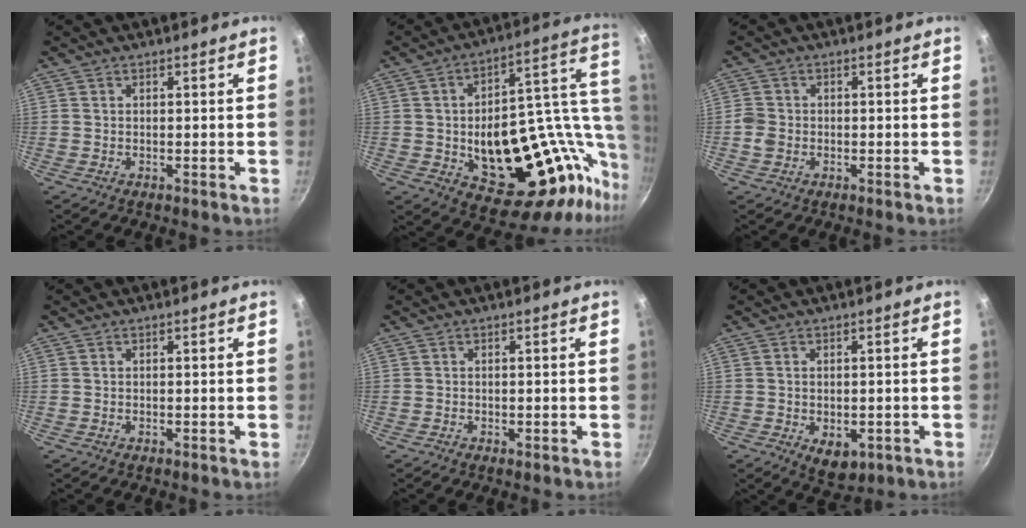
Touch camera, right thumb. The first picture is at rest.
{"total": 28.9, "force": [-3.0, 15.9, 24.0], "torque": [-0.268, 0.023, -0.022]}
{"total": 2.7, "force": [-0.7, 2.3, 1.2], "torque": [-0.020, 0.012, -0.016]}
{"total": 0.0}
{"total": 0.6, "force": [-0.3, 0.4, 0.4], "torque": [-0.003, -0.001, -0.005]}
{"total": 5.6, "force": [-1.5, 3.5, 4.0], "torque": [-0.048, -0.005, -0.012]}